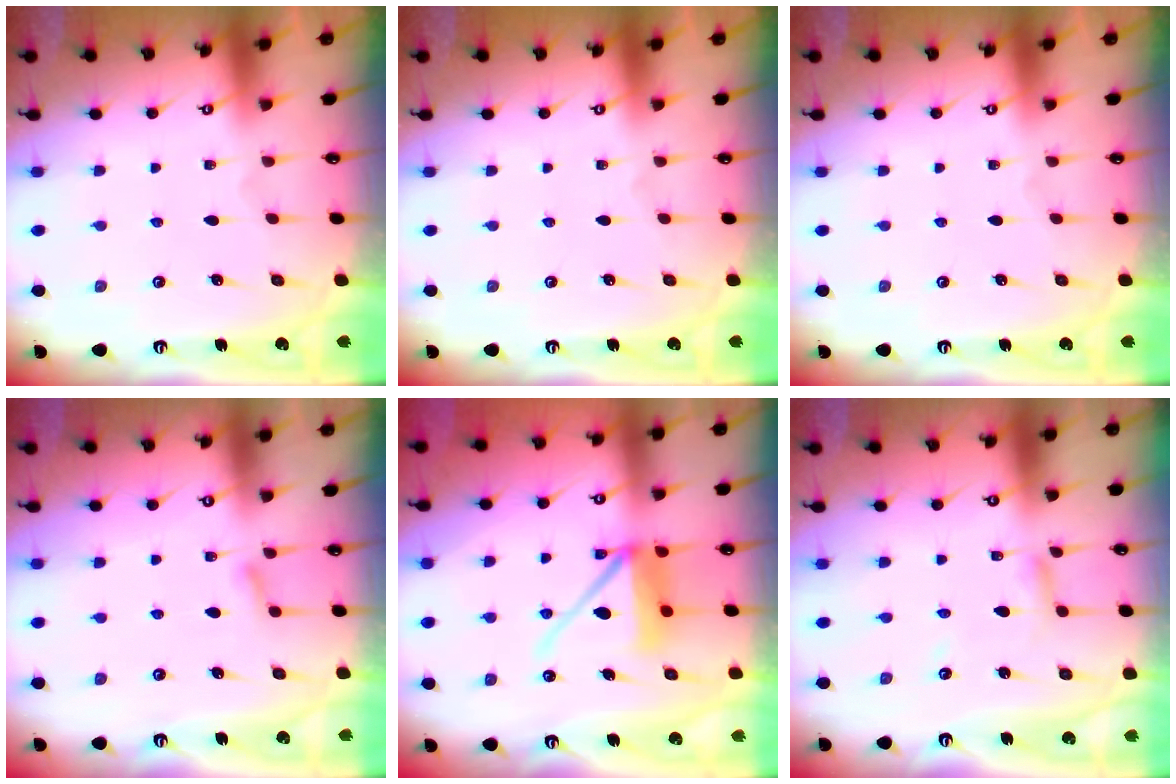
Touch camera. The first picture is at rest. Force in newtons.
{"total": 0.0}
{"total": 0.0}
{"total": 5.1, "press": 5.1, "slide": 0.7}
{"total": 11.4, "press": 11.3, "slide": 1.5}
{"total": 4.1, "press": 4.1, "slide": 0.3}